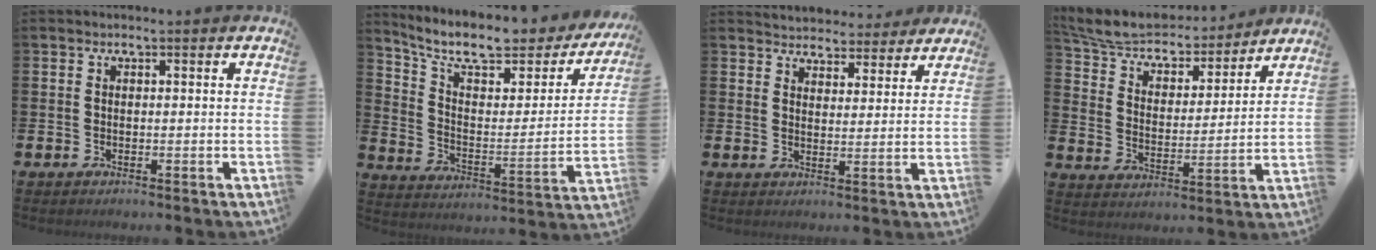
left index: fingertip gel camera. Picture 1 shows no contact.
{"total": 9.7, "force": [8.0, 3.2, 4.4], "torque": [-0.113, -0.053, 0.133]}
{"total": 4.3, "force": [4.1, 1.1, -0.3], "torque": [-0.010, -0.029, 0.073]}
{"total": 7.9, "force": [7.4, 2.2, 1.9], "torque": [-0.079, -0.051, 0.130]}